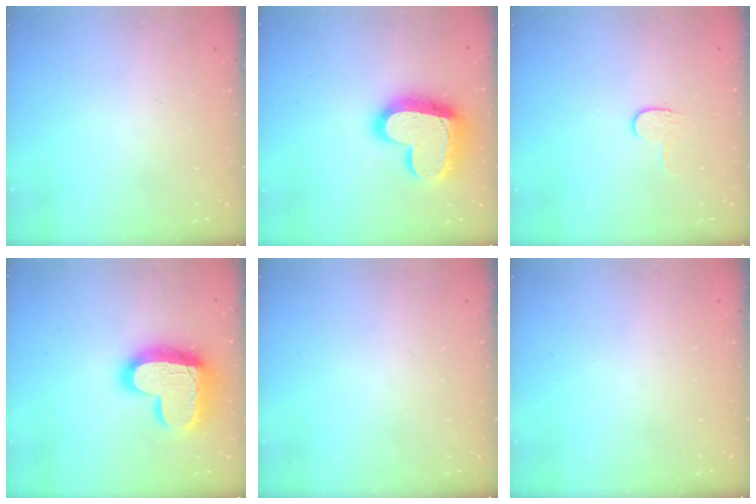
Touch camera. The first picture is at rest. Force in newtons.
{"total": 19.3, "press": 19.2, "slide": 1.6}
{"total": 3.9, "press": 3.8, "slide": 0.5}
{"total": 19.3, "press": 19.2, "slide": 1.6}
{"total": 0.0}
{"total": 0.0}